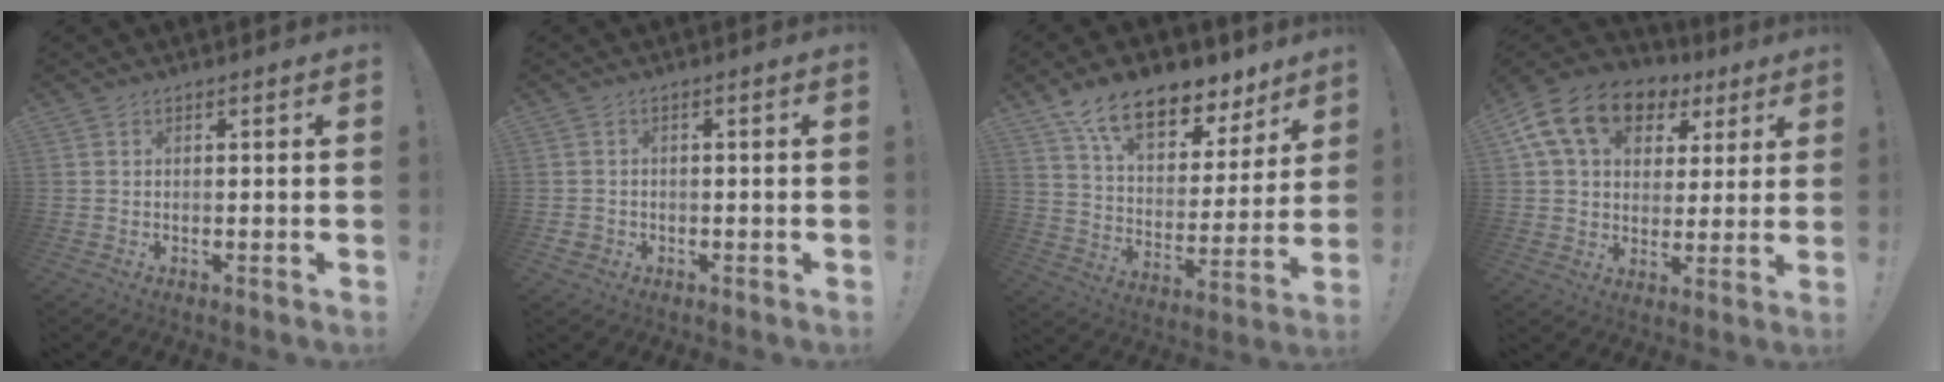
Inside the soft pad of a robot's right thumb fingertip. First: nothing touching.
{"total": 1.8, "force": [-0.5, 1.6, 0.6], "torque": [-0.015, 0.003, -0.008]}
{"total": 16.4, "force": [11.8, 7.8, 8.5], "torque": [-0.132, -0.086, 0.208]}
{"total": 17.4, "force": [7.8, 11.7, 10.1], "torque": [-0.164, -0.021, 0.145]}